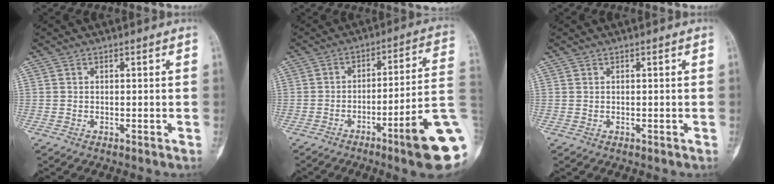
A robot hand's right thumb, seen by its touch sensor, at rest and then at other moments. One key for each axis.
{"total": 15.9, "fx": -6.1, "fy": 1.2, "fz": 14.7, "tx": -0.155, "ty": 0.034, "tz": -0.087}
{"total": 0.0}